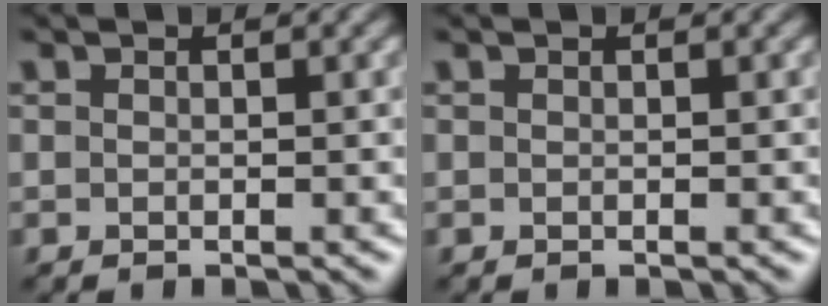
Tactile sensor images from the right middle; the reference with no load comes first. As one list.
[{"total": 0.0}]